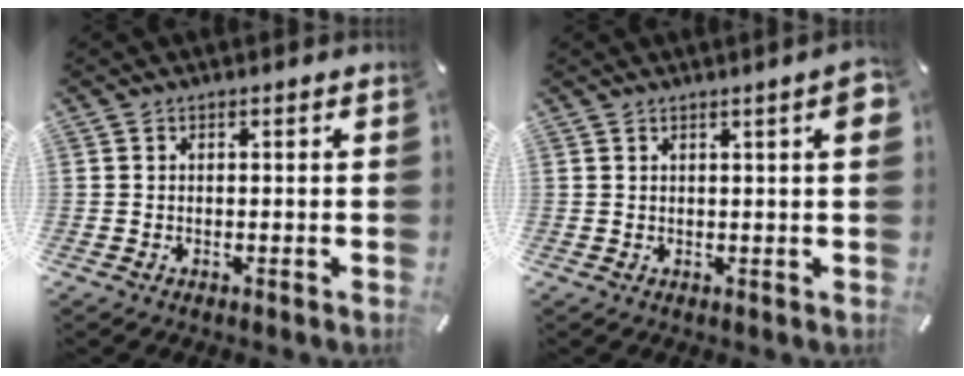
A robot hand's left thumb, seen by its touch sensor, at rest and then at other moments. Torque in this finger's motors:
{"motor_torque": [1.05, 1.01, 0.56, -0.58, 0.12]}